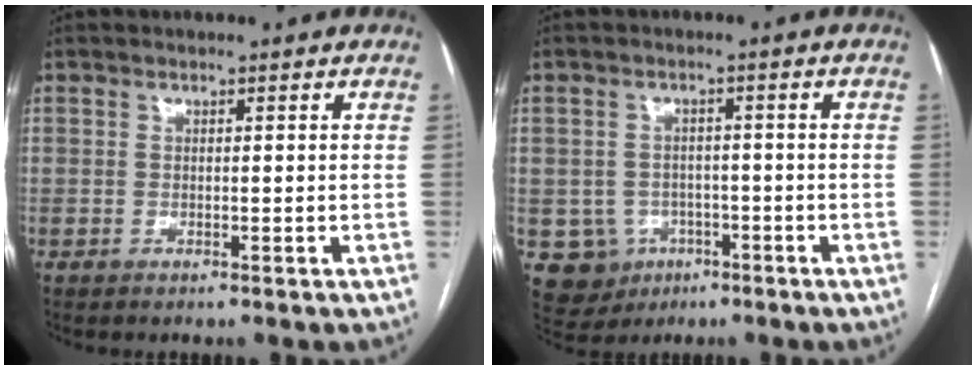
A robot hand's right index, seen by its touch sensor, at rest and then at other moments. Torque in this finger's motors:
{"motor_torque": [-0.20, -0.04, -0.71, -0.21]}